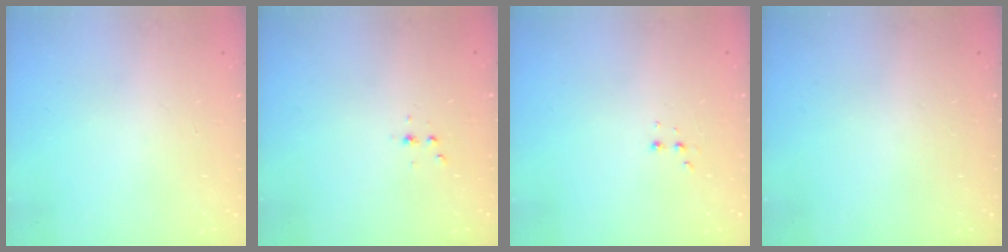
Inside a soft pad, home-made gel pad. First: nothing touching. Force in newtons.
{"total": 2.3, "press": 2.3, "slide": 0.3}
{"total": 2.5, "press": 2.4, "slide": 0.8}
{"total": 0.0}